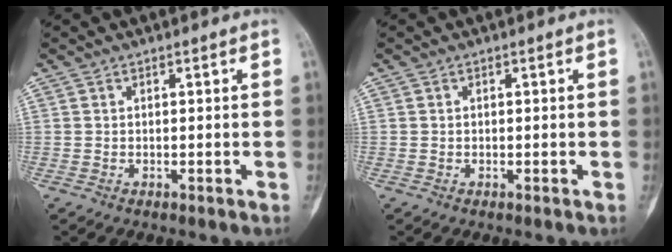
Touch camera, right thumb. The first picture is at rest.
{"total": 0.0}